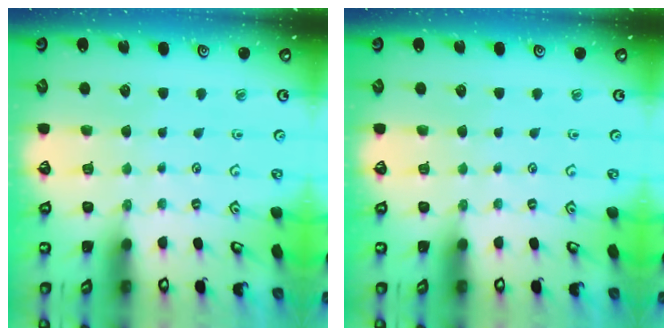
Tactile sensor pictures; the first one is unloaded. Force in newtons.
{"total": 0.0}